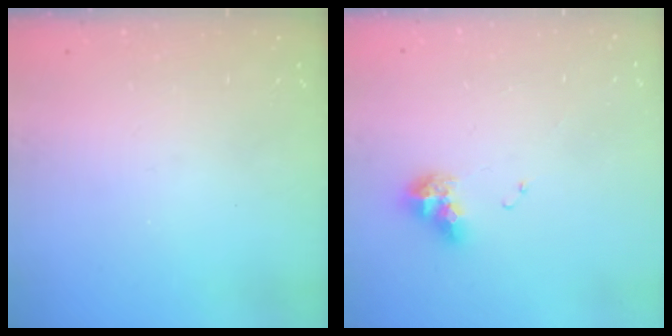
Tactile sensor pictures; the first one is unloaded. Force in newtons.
{"total": 9.5, "press": 9.5, "slide": 1.0}